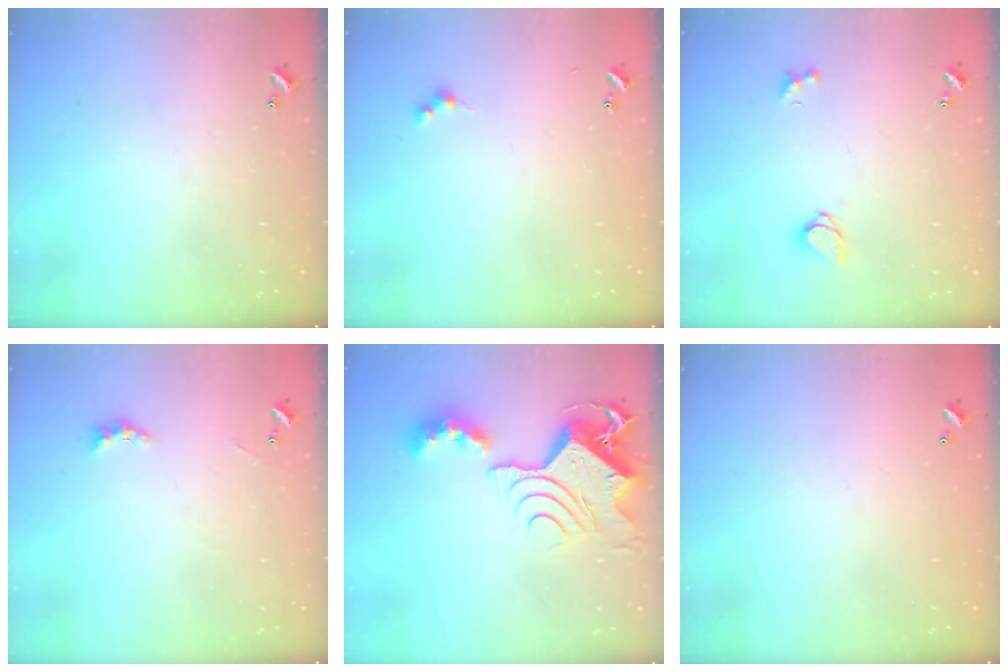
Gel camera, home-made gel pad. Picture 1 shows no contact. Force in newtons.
{"total": 2.7, "press": 2.6, "slide": 0.5}
{"total": 1.5, "press": 1.4, "slide": 0.4}
{"total": 2.5, "press": 2.5, "slide": 0.6}
{"total": 13.1, "press": 13.0, "slide": 1.4}
{"total": 2.7, "press": 2.7, "slide": 0.1}